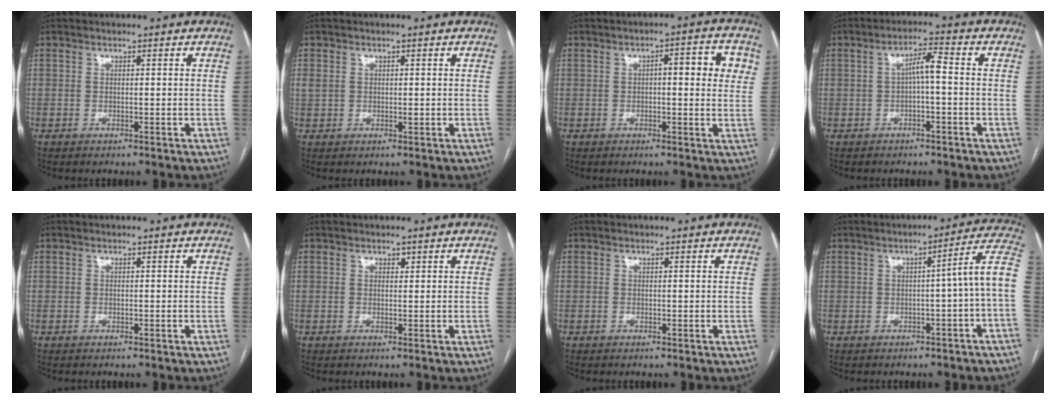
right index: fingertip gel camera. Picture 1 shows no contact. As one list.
[{"total": 2.1, "force": [0.4, 1.5, 1.4], "torque": [-0.034, 0.010, 0.014]}, {"total": 6.9, "force": [1.5, 1.8, 6.5], "torque": [-0.078, 0.019, 0.013]}, {"total": 4.0, "force": [-0.2, 0.6, 4.0], "torque": [-0.066, 0.016, -0.003]}, {"total": 0.0}, {"total": 0.8, "force": [0.5, 0.5, 0.4], "torque": [-0.004, -0.001, 0.005]}, {"total": 0.0}, {"total": 7.5, "force": [-1.4, -0.9, 7.3], "torque": [-0.079, 0.018, -0.024]}]